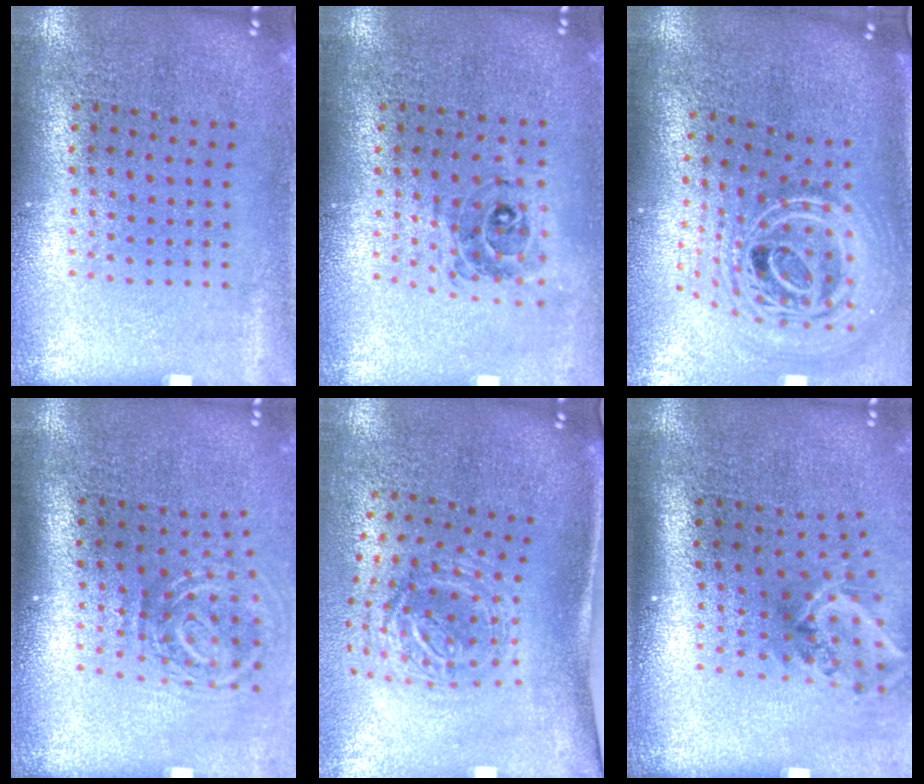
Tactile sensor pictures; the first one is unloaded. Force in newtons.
{"total": 0.7, "press": 0.7, "slide": 0.2}
{"total": 2.9, "press": 2.0, "slide": 2.1}
{"total": 1.9, "press": 1.2, "slide": 1.4}
{"total": 1.3, "press": 1.1, "slide": 0.7}
{"total": 2.0, "press": 1.3, "slide": 1.5}